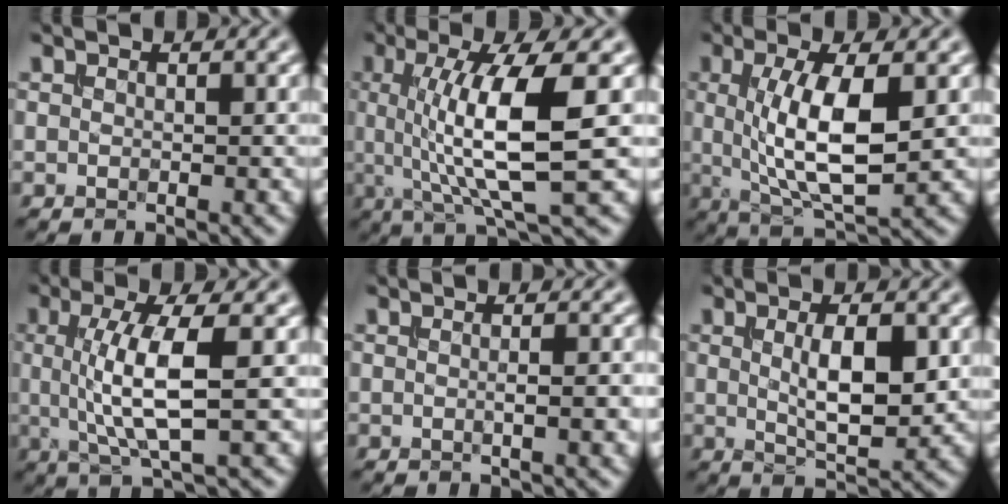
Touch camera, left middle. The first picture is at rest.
{"total": 8.6, "force": [0.6, 1.8, 8.3], "torque": [-0.132, -0.005, 0.013]}
{"total": 7.3, "force": [0.4, 2.2, 6.9], "torque": [-0.134, -0.011, 0.012]}
{"total": 6.0, "force": [0.2, 1.2, 5.8], "torque": [-0.117, -0.001, 0.006]}
{"total": 2.1, "force": [-0.4, 0.3, 2.0], "torque": [-0.034, -0.002, -0.006]}
{"total": 4.7, "force": [0.4, 1.5, 4.5], "torque": [-0.086, -0.001, 0.014]}